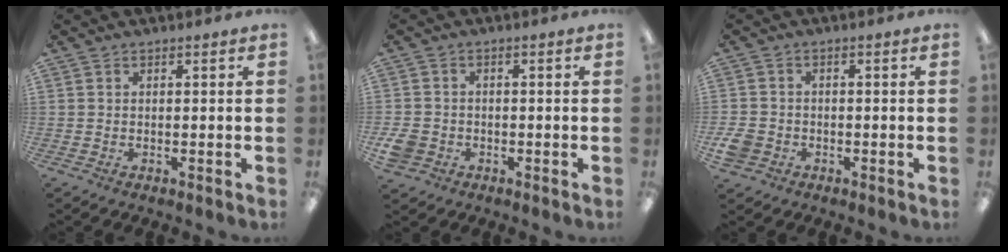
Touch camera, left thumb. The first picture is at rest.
{"total": 4.0, "force": [-1.6, 3.4, 1.5], "torque": [-0.035, 0.005, -0.030]}
{"total": 3.9, "force": [-1.6, 3.2, 1.4], "torque": [-0.035, 0.005, -0.032]}